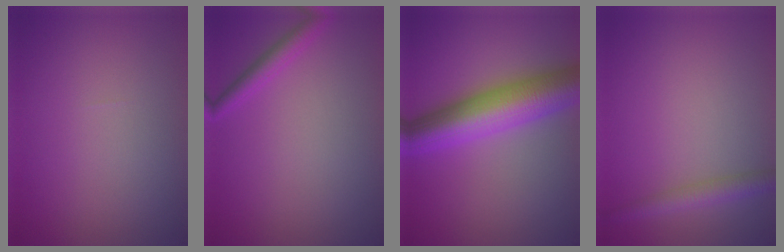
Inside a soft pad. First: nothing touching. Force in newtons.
{"total": 1.9, "press": 1.9, "slide": 0.0}
{"total": 8.6, "press": 8.5, "slide": 0.3}
{"total": 2.3, "press": 2.3, "slide": 0.1}